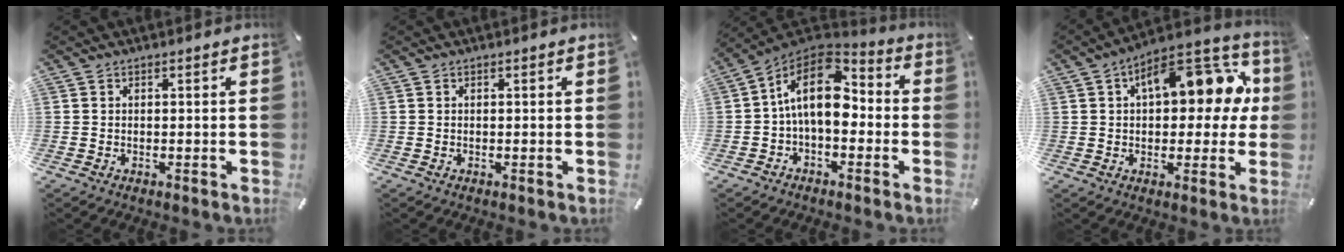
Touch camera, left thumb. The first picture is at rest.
{"total": 0.0}
{"total": 14.8, "force": [0.9, 9.0, 11.8], "torque": [-0.225, 0.000, 0.010]}
{"total": 17.7, "force": [5.5, 9.3, 14.0], "torque": [-0.184, -0.020, 0.089]}